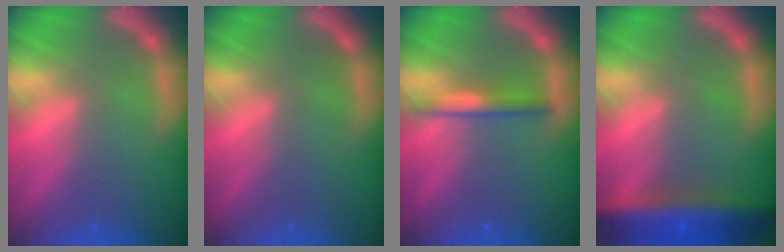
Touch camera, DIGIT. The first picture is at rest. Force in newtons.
{"total": 0.0}
{"total": 2.5}
{"total": 8.0}